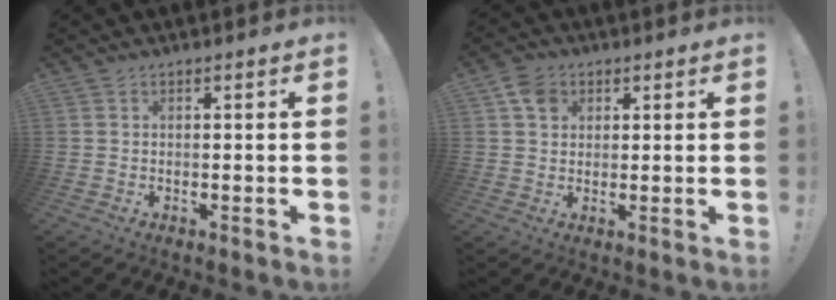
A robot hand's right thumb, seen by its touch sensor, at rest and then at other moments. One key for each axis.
{"total": 5.9, "fx": 2.5, "fy": 4.7, "fz": 2.7, "tx": -0.041, "ty": -0.001, "tz": 0.049}